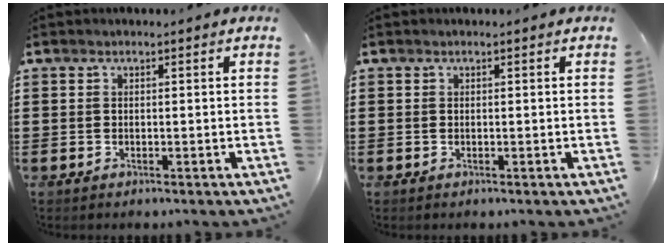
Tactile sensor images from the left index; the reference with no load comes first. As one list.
[{"total": 0.0}]